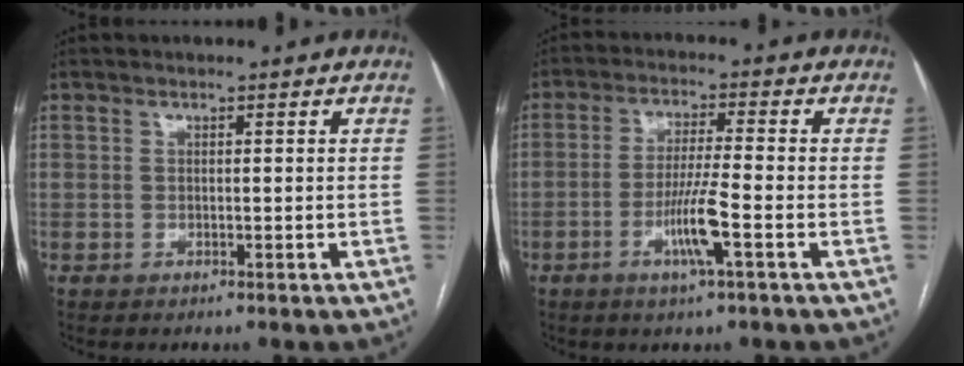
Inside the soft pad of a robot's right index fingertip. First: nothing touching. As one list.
[{"total": 6.9, "force": [-2.7, -0.3, 6.4], "torque": [-0.122, -0.007, -0.051]}]